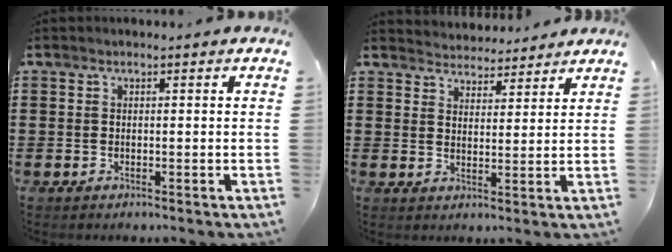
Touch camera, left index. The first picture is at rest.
{"total": 3.6, "force": [3.6, 0.6, -0.4], "torque": [-0.006, -0.017, 0.064]}